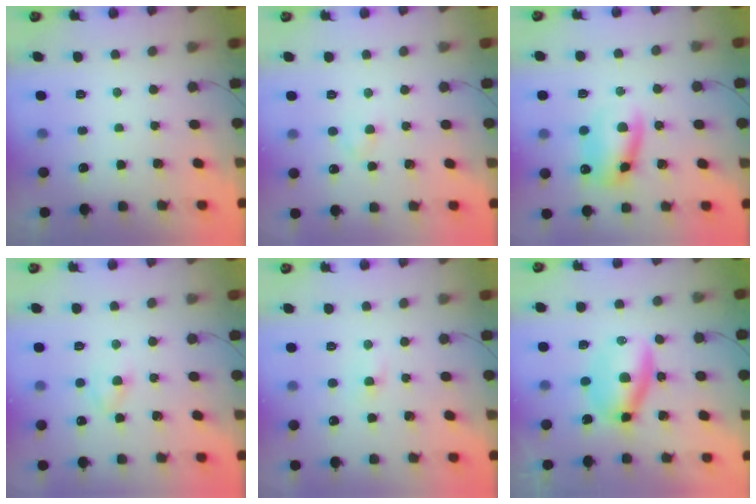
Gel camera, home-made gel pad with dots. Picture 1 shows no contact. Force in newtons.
{"total": 2.4, "press": 2.1, "slide": 1.2}
{"total": 10.4, "press": 10.3, "slide": 1.6}
{"total": 3.2, "press": 3.0, "slide": 1.1}
{"total": 1.5, "press": 1.2, "slide": 0.8}
{"total": 7.4, "press": 7.1, "slide": 2.1}